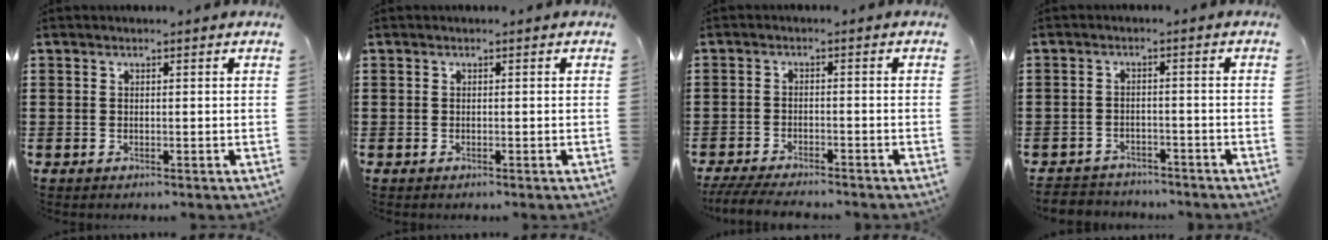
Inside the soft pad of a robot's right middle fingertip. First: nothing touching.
{"total": 0.0}
{"total": 4.2, "force": [-4.0, 0.4, 1.0], "torque": [-0.029, -0.008, -0.085]}
{"total": 2.9, "force": [-2.8, 0.7, -0.4], "torque": [-0.001, -0.002, -0.064]}